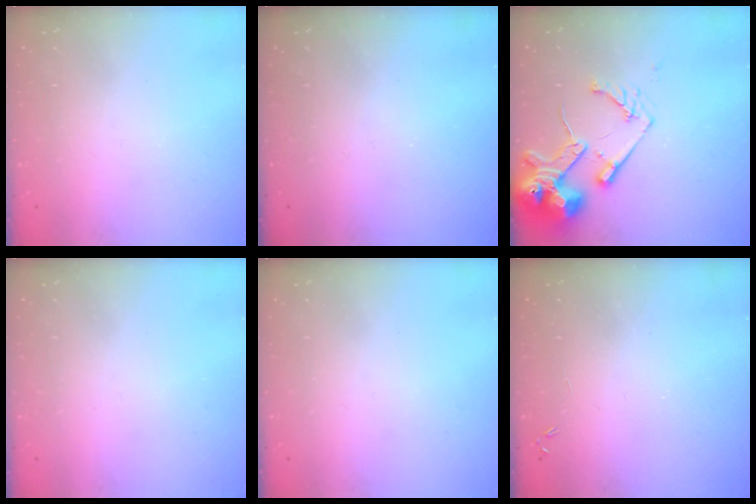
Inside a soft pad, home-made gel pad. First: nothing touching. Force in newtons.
{"total": 0.0}
{"total": 15.5, "press": 15.4, "slide": 2.1}
{"total": 0.0}
{"total": 0.0}
{"total": 0.0}